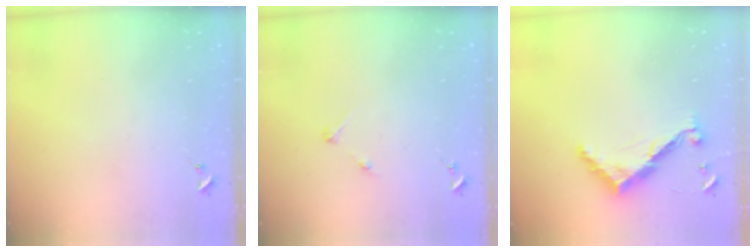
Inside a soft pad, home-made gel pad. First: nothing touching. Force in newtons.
{"total": 2.7, "press": 2.7, "slide": 0.3}
{"total": 9.7, "press": 9.7, "slide": 0.3}